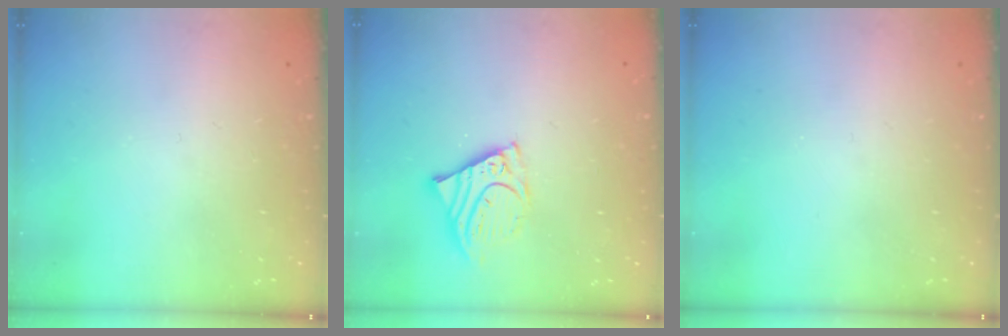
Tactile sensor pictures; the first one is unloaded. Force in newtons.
{"total": 9.3, "press": 9.2, "slide": 1.0}
{"total": 0.0}